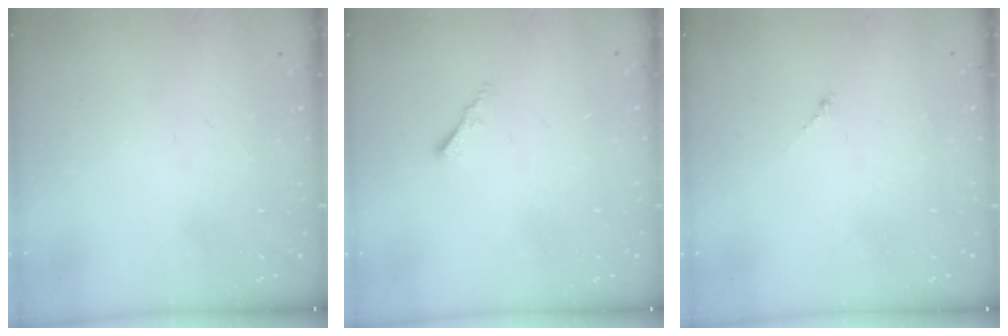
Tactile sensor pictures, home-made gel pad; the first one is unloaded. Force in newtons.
{"total": 1.5, "press": 1.5, "slide": 0.4}
{"total": 0.7, "press": 0.6, "slide": 0.4}